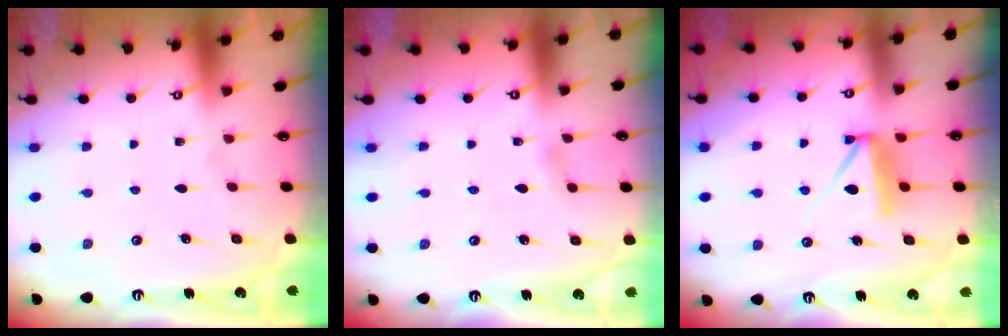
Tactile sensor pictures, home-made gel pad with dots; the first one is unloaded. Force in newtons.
{"total": 2.2, "press": 2.2, "slide": 0.3}
{"total": 9.2, "press": 9.2, "slide": 0.7}